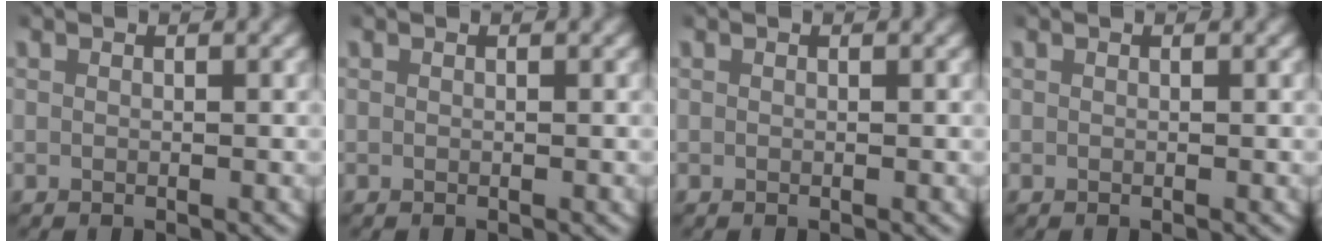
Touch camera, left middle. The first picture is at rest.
{"total": 0.0}
{"total": 0.0}
{"total": 0.0}